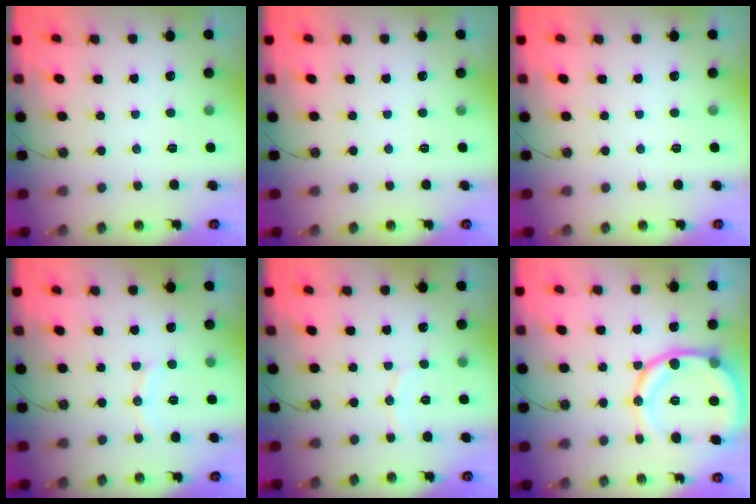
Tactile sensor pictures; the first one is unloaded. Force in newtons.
{"total": 0.0}
{"total": 0.0}
{"total": 5.8, "press": 5.8, "slide": 0.7}
{"total": 5.0, "press": 5.0, "slide": 0.2}
{"total": 16.6, "press": 16.3, "slide": 3.2}